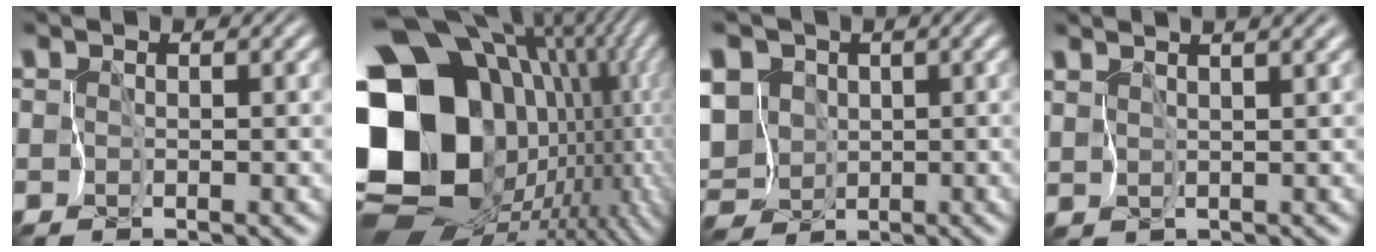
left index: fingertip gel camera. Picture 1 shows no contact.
{"total": 20.3, "force": [2.1, 15.4, 13.0], "torque": [-0.291, -0.019, 0.079]}
{"total": 8.7, "force": [-1.1, 7.1, 4.9], "torque": [-0.088, 0.015, -0.052]}
{"total": 3.7, "force": [2.7, 1.1, 2.3], "torque": [-0.048, 0.022, 0.044]}